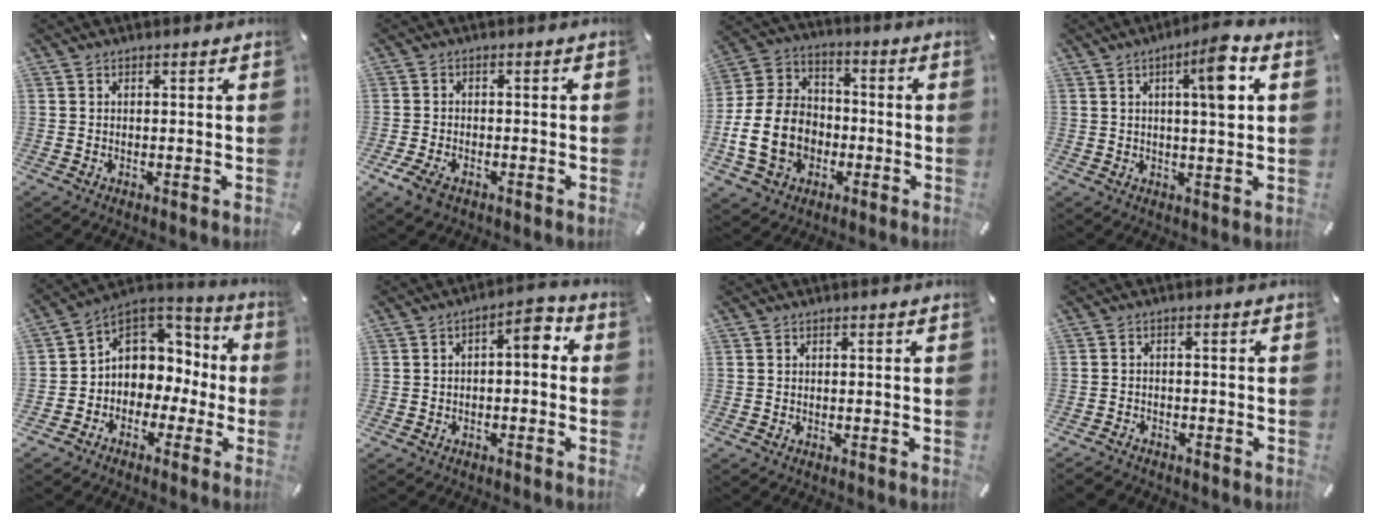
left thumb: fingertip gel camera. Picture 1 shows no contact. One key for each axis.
{"total": 4.0, "fx": -2.2, "fy": 2.4, "fz": 2.2, "tx": -0.062, "ty": 0.002, "tz": -0.047}
{"total": 15.4, "fx": -4.2, "fy": 12.2, "fz": 8.3, "tx": -0.180, "ty": 0.027, "tz": -0.078}
{"total": 8.8, "fx": 3.0, "fy": 1.4, "fz": 8.1, "tx": -0.120, "ty": -0.009, "tz": 0.037}
{"total": 7.8, "fx": 1.1, "fy": 7.5, "fz": 2.0, "tx": -0.041, "ty": -0.010, "tz": 0.028}
{"total": 5.7, "fx": -0.4, "fy": 2.8, "fz": 4.9, "tx": -0.070, "ty": 0.008, "tz": -0.017}
{"total": 0.0}
{"total": 2.0, "fx": -1.8, "fy": 0.9, "fz": 0.2, "tx": -0.011, "ty": 0.008, "tz": -0.040}